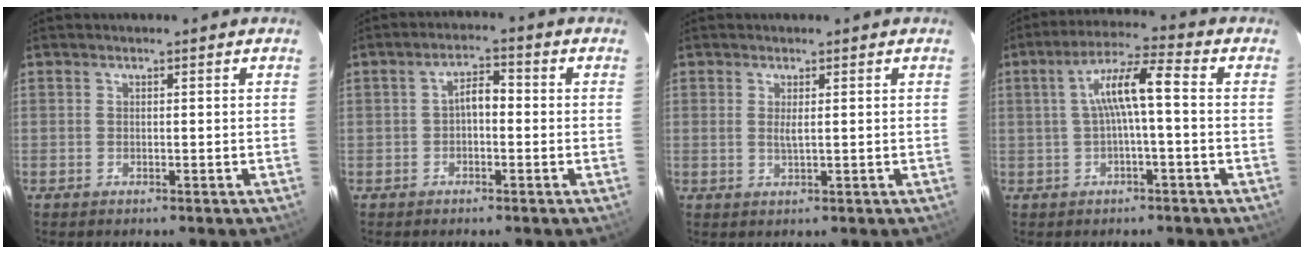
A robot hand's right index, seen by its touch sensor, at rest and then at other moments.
{"total": 3.2, "force": [-0.6, 1.7, 2.6], "torque": [-0.046, 0.013, -0.011]}
{"total": 1.5, "force": [0.3, 0.1, 1.5], "torque": [-0.027, -0.002, 0.005]}
{"total": 7.5, "force": [-0.3, 0.7, 7.5], "torque": [-0.148, 0.020, 0.000]}